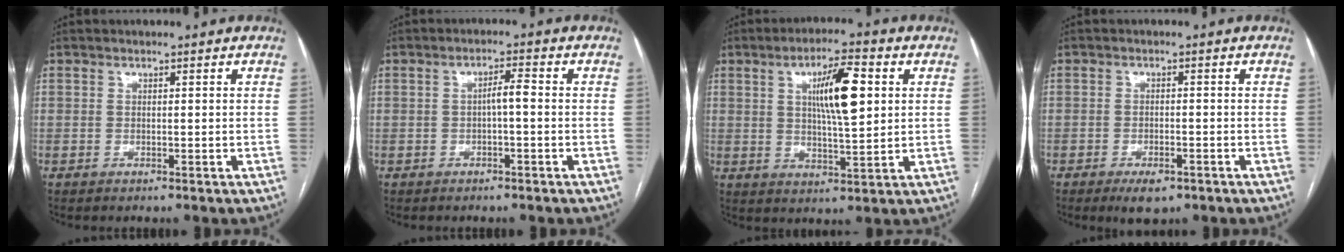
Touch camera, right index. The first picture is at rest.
{"total": 2.6, "force": [-0.3, 0.3, 2.5], "torque": [-0.041, 0.005, -0.006]}
{"total": 9.9, "force": [2.6, 1.8, 9.4], "torque": [-0.162, 0.005, 0.045]}
{"total": 4.0, "force": [-2.5, 1.6, 2.7], "torque": [-0.048, -0.003, -0.033]}